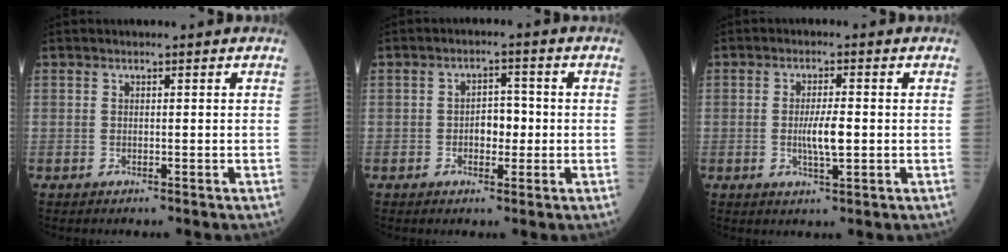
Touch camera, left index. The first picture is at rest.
{"total": 3.6, "force": [-0.7, 2.1, 2.8], "torque": [-0.043, 0.008, -0.011]}
{"total": 4.2, "force": [-0.5, 0.7, 4.1], "torque": [-0.081, -0.008, -0.007]}